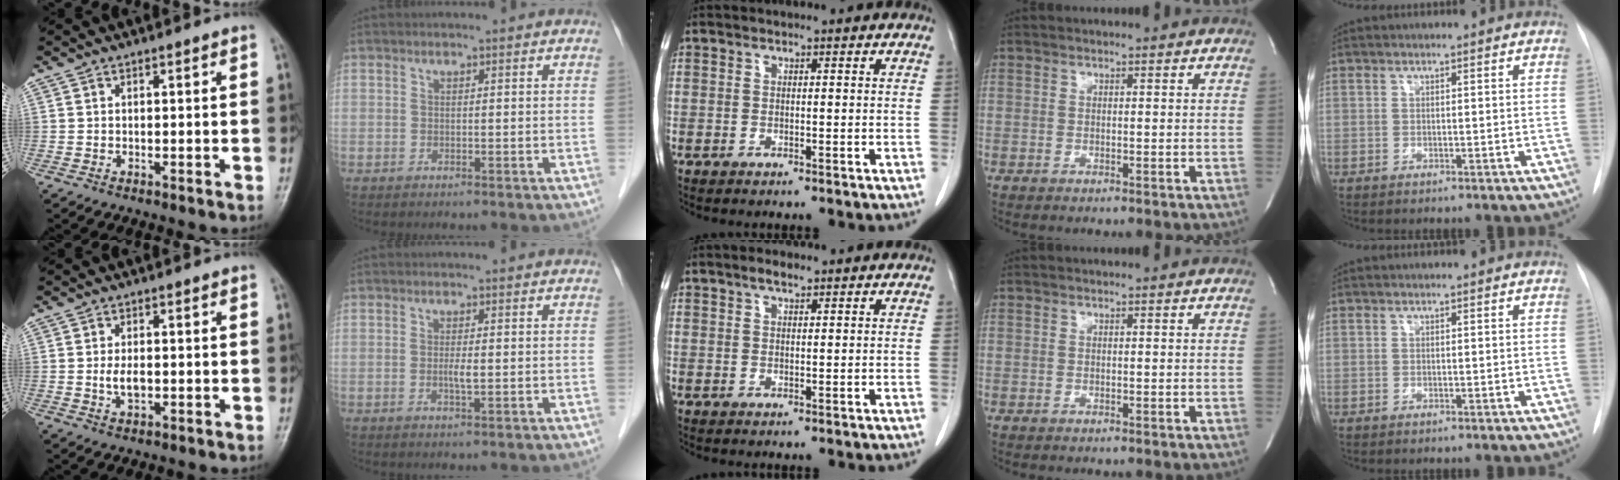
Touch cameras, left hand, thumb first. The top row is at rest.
{"thumb": {"total": 3.1, "force": [-0.2, 1.7, 2.5], "torque": [-0.047, -0.004, -0.004]}, "index": {"total": 1.4, "force": [0.0, 0.1, 1.4], "torque": [-0.022, 0.000, 0.002]}, "middle": {"total": 1.9, "force": [1.4, 0.6, 1.2], "torque": [-0.025, 0.005, 0.025]}}